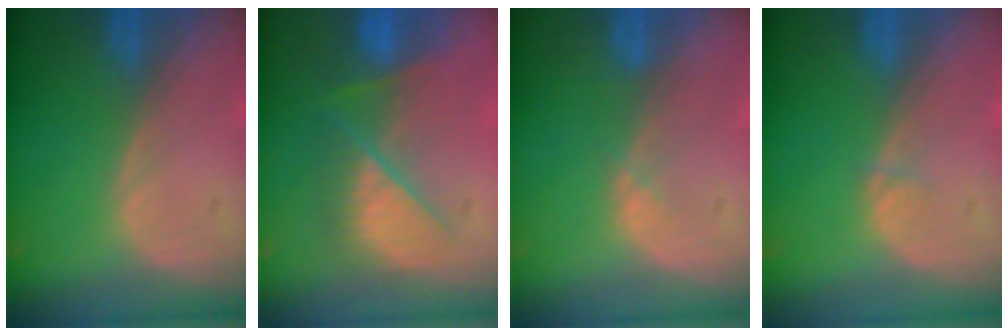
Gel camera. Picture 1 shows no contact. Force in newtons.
{"total": 7.3, "press": 7.3, "slide": 0.5}
{"total": 0.9, "press": 0.9, "slide": 0.3}
{"total": 0.5, "press": 0.5, "slide": 0.1}